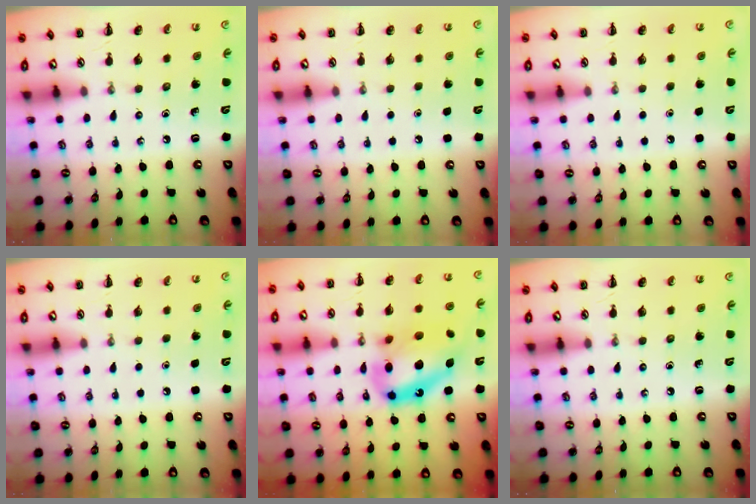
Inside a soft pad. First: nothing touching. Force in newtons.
{"total": 1.8, "press": 1.8, "slide": 0.1}
{"total": 1.6, "press": 1.6, "slide": 0.1}
{"total": 1.8, "press": 1.8, "slide": 0.1}
{"total": 16.5, "press": 15.9, "slide": 4.4}
{"total": 0.0}